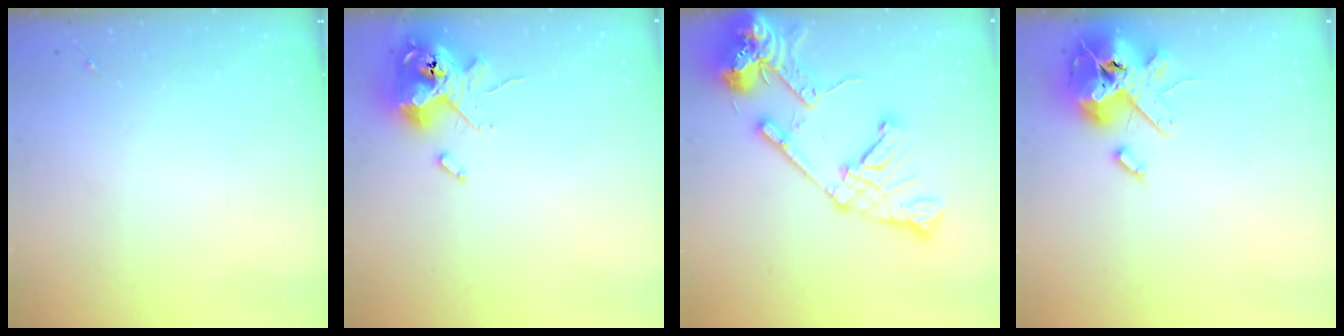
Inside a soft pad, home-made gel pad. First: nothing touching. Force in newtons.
{"total": 14.6, "press": 14.4, "slide": 2.8}
{"total": 20.8, "press": 20.7, "slide": 2.5}
{"total": 15.4, "press": 15.2, "slide": 2.6}